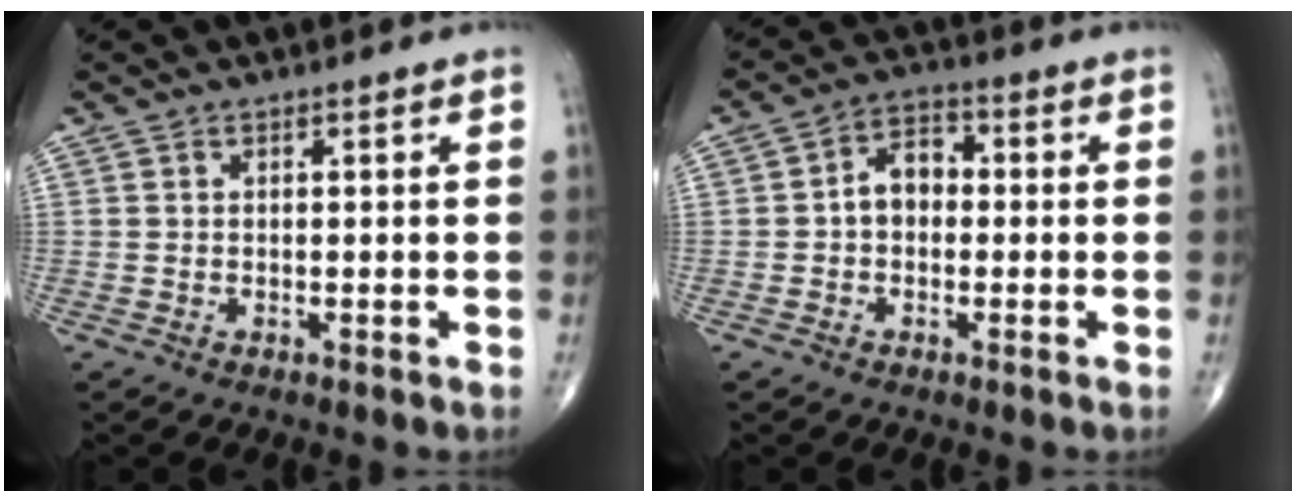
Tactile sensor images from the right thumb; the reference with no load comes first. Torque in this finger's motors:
{"motor_torque": [0.87, 0.92, 0.59, 0.00, 0.00]}